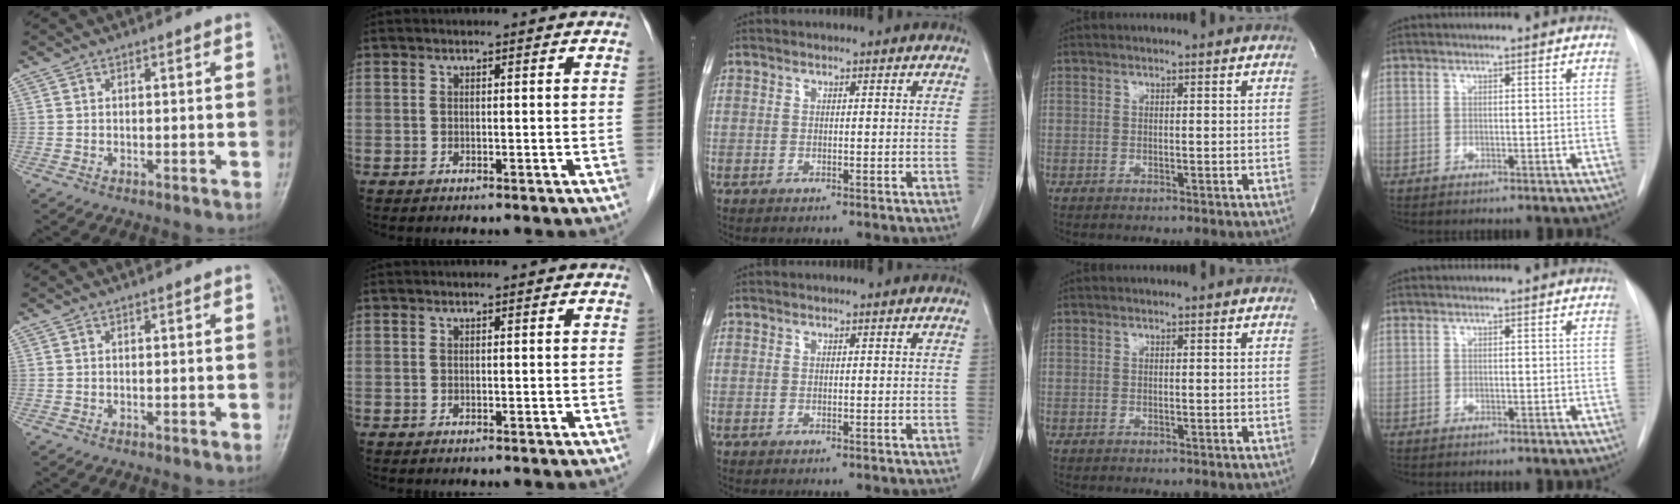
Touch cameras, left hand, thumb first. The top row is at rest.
{}